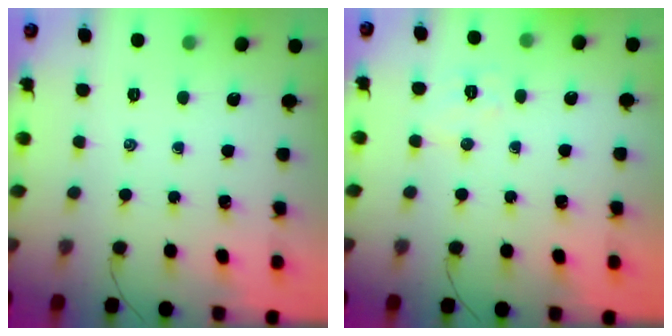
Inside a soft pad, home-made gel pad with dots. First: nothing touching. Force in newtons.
{"total": 6.1, "press": 6.0, "slide": 1.2}